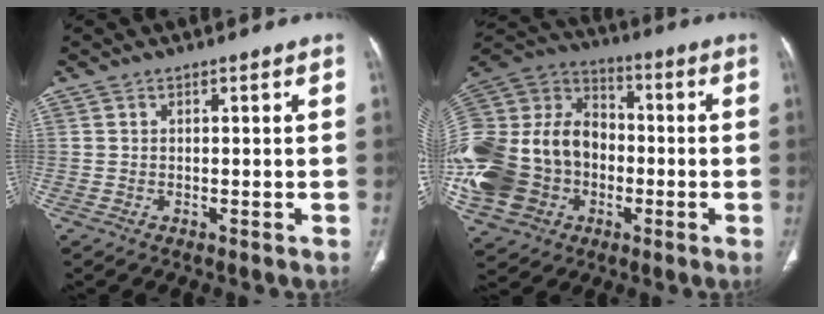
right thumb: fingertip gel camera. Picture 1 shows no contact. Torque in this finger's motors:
{"motor_torque": [1.50, 1.51, 0.93, 0.12, 0.48]}